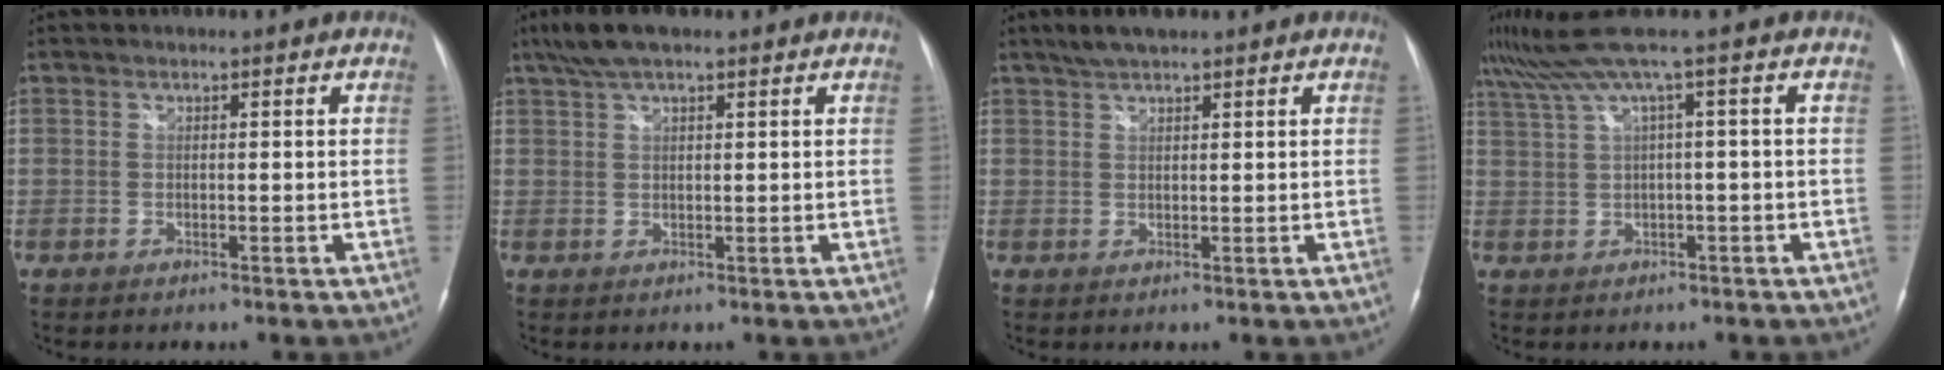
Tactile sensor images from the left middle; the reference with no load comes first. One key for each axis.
{"total": 5.7, "fx": 4.1, "fy": 1.2, "fz": 3.8, "tx": -0.082, "ty": 0.023, "tz": 0.078}
{"total": 3.7, "fx": 3.0, "fy": 0.6, "fz": 2.1, "tx": -0.048, "ty": 0.010, "tz": 0.059}
{"total": 6.6, "fx": 3.4, "fy": -1.5, "fz": 5.4, "tx": -0.107, "ty": 0.041, "tz": 0.071}